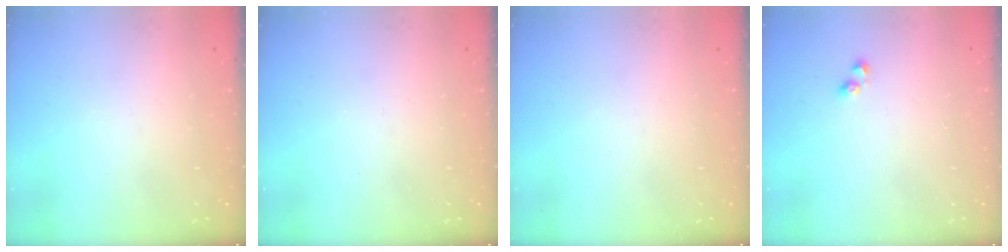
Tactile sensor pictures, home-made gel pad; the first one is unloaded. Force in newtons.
{"total": 0.0}
{"total": 0.0}
{"total": 2.0, "press": 1.7, "slide": 1.0}